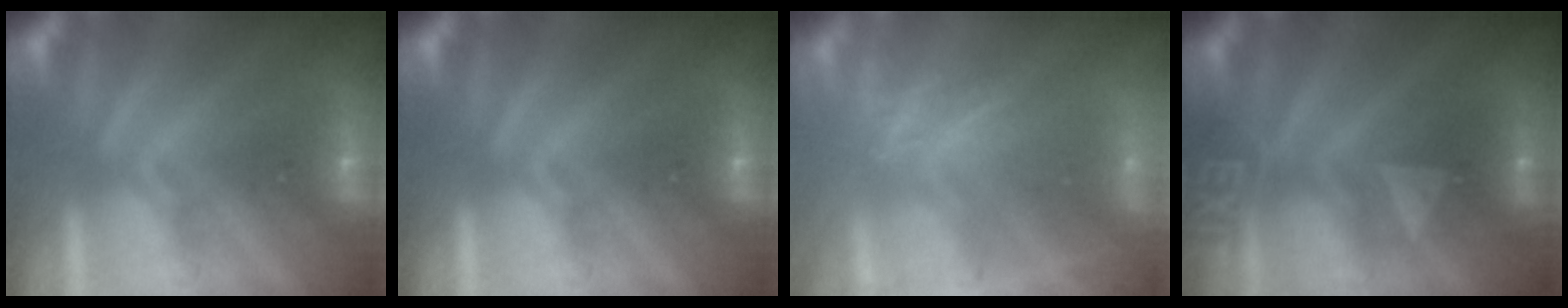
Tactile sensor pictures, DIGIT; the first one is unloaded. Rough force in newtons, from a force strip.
{"total": 0.0}
{"total": 2.6}
{"total": 2.4}